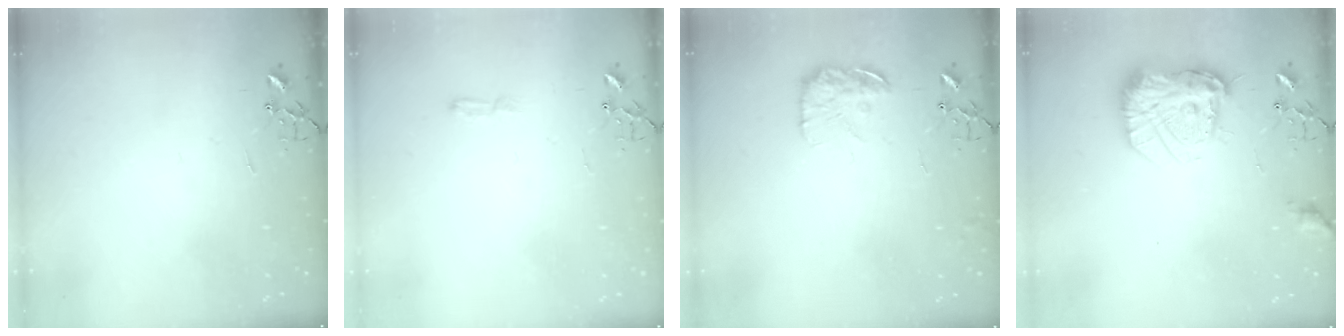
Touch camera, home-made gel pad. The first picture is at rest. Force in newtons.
{"total": 4.0, "press": 3.9, "slide": 0.5}
{"total": 13.2, "press": 13.2, "slide": 0.6}
{"total": 17.4, "press": 17.4, "slide": 1.3}